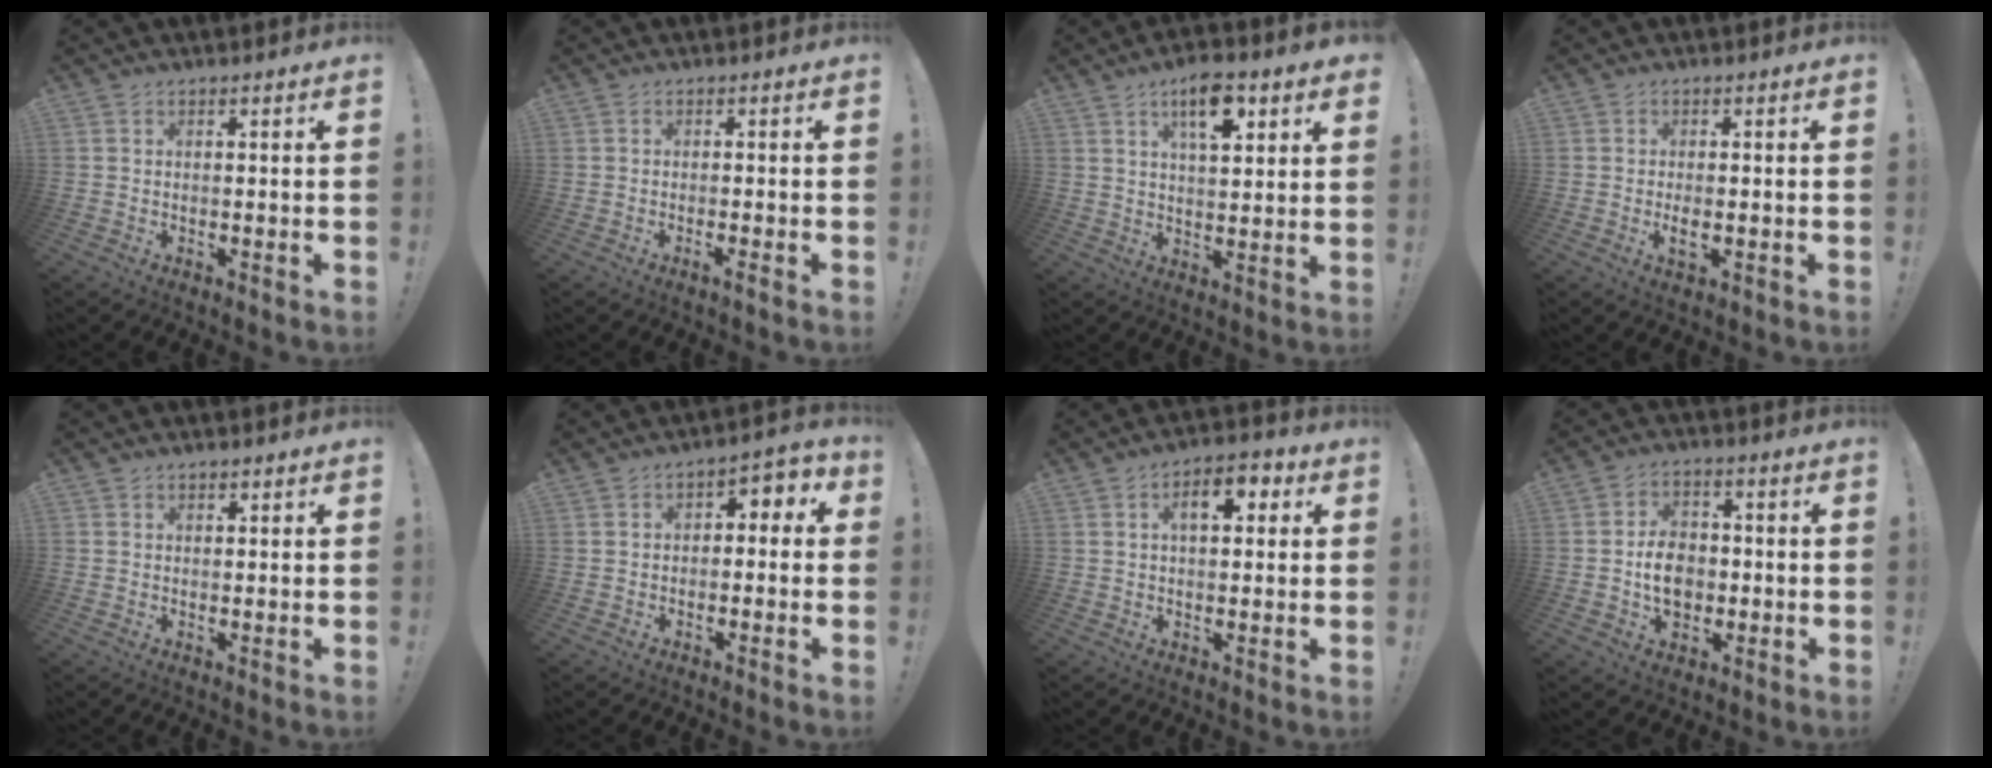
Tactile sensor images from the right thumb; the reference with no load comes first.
{"total": 1.9, "force": [-1.0, -0.3, 1.6], "torque": [-0.029, -0.002, -0.017]}
{"total": 10.8, "force": [5.6, 4.2, 8.2], "torque": [-0.117, -0.017, 0.092]}
{"total": 2.7, "force": [-0.7, 1.1, 2.3], "torque": [-0.036, -0.003, -0.015]}
{"total": 1.0, "force": [0.5, 0.8, 0.1], "torque": [0.007, -0.002, 0.008]}
{"total": 3.7, "force": [-1.5, 2.6, 2.1], "torque": [-0.011, 0.008, -0.033]}
{"total": 8.0, "force": [2.0, 4.3, 6.4], "torque": [-0.086, 0.005, 0.026]}
{"total": 9.9, "force": [-1.5, 7.8, 5.8], "torque": [-0.089, 0.015, -0.025]}